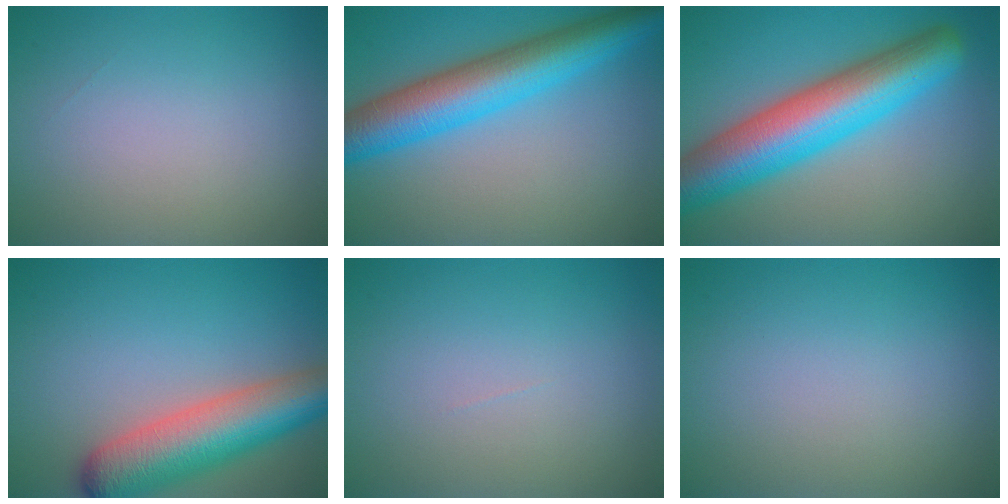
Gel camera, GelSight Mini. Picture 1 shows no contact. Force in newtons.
{"total": 8.5, "press": 8.5, "slide": 0.1}
{"total": 10.7, "press": 10.7, "slide": 0.2}
{"total": 8.4, "press": 8.4, "slide": 0.4}
{"total": 0.0}
{"total": 0.0}